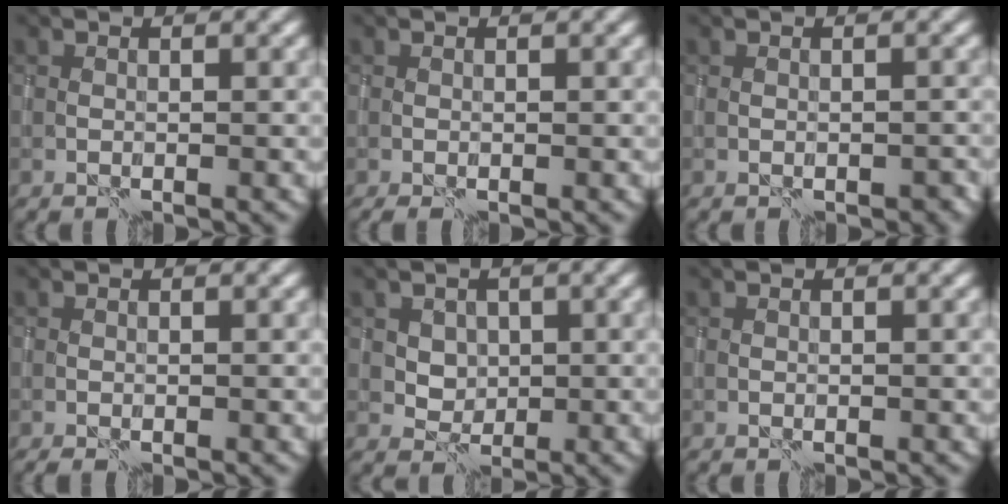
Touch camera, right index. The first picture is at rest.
{"total": 0.8, "force": [-0.3, 0.3, 0.6], "torque": [-0.015, -0.004, -0.002]}
{"total": 1.8, "force": [-1.1, 1.0, 1.1], "torque": [-0.015, -0.003, -0.008]}
{"total": 0.6, "force": [-0.3, 0.2, 0.5], "torque": [-0.012, -0.003, -0.002]}
{"total": 2.1, "force": [1.0, 1.9, 0.2], "torque": [-0.008, -0.009, 0.035]}
{"total": 0.0}